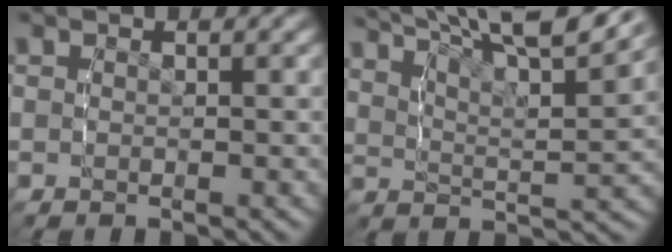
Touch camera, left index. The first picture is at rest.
{"total": 10.7, "force": [7.4, 4.1, 6.5], "torque": [-0.090, 0.026, 0.095]}